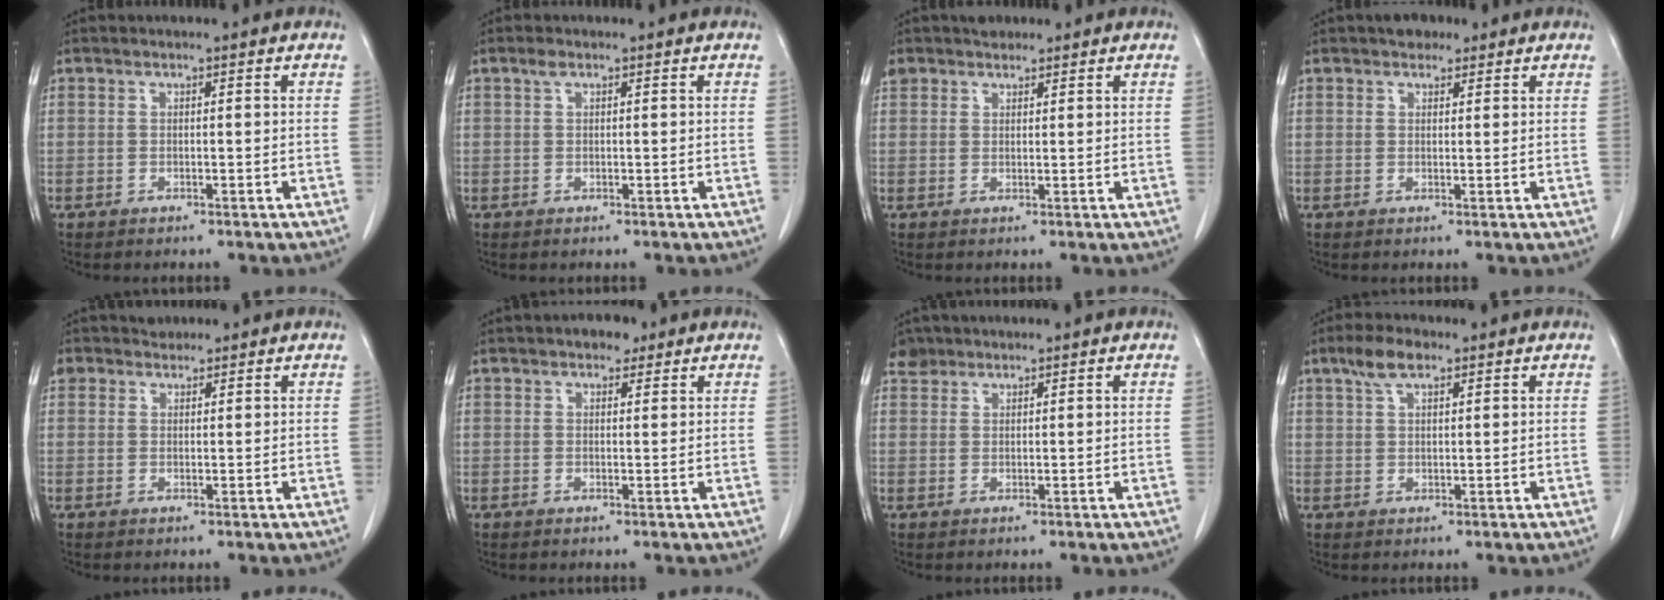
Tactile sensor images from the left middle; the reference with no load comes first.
{"total": 0.9, "force": [0.5, 0.4, 0.6], "torque": [-0.011, 0.007, 0.009]}
{"total": 3.2, "force": [2.5, 1.9, 0.4], "torque": [-0.010, 0.014, 0.046]}
{"total": 2.6, "force": [1.9, 1.4, 0.9], "torque": [-0.016, 0.010, 0.028]}
{"total": 2.8, "force": [2.1, 1.8, 0.0], "torque": [0.000, 0.015, 0.037]}
{"total": 2.6, "force": [1.8, 1.4, 1.1], "torque": [-0.017, 0.007, 0.025]}
{"total": 2.1, "force": [1.8, 1.1, -0.2], "torque": [0.002, 0.007, 0.032]}
{"total": 4.2, "force": [2.8, 1.6, 2.7], "torque": [-0.060, 0.010, 0.056]}